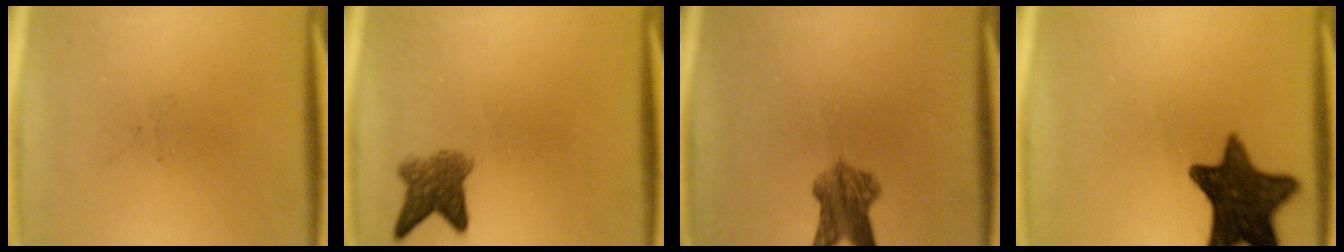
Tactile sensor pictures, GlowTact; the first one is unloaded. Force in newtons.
{"total": 4.3}
{"total": 5.5}
{"total": 13.7}